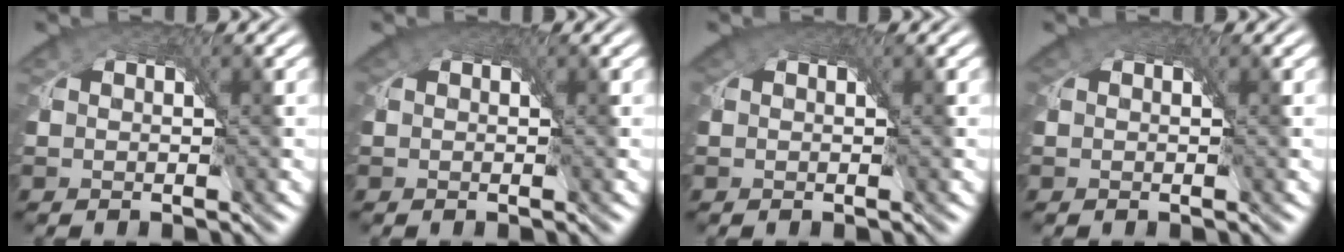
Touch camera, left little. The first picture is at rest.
{"total": 1.6, "force": [0.5, 1.4, 0.6], "torque": [-0.015, 0.001, 0.003]}
{"total": 1.4, "force": [0.5, 1.2, 0.6], "torque": [-0.015, -0.001, 0.005]}
{"total": 0.8, "force": [0.2, 0.7, 0.2], "torque": [-0.003, -0.001, -0.001]}